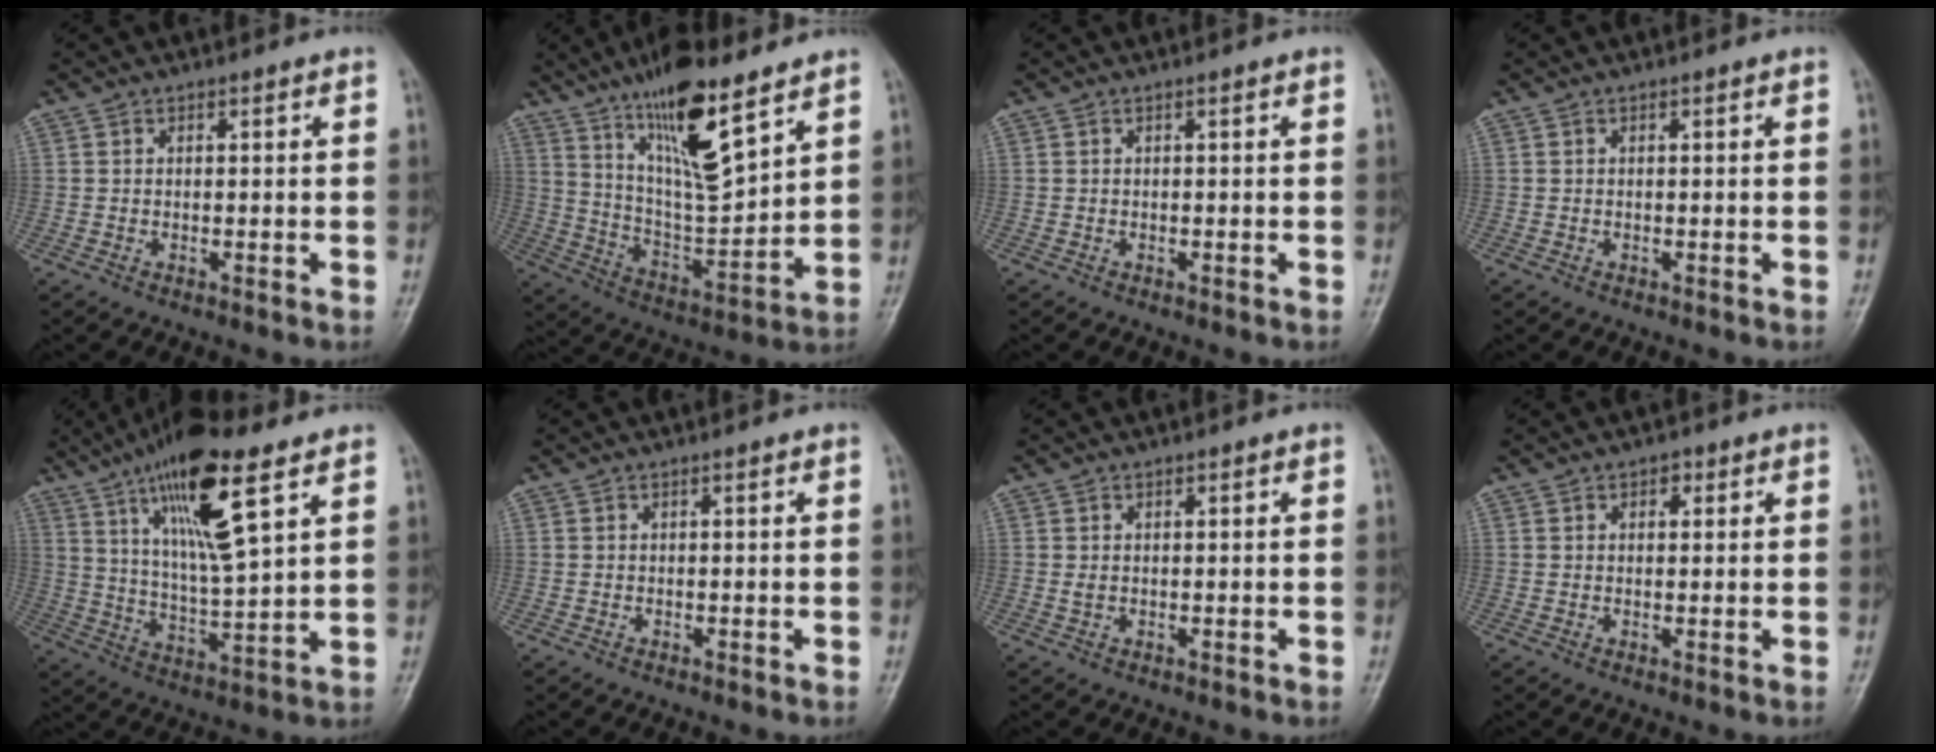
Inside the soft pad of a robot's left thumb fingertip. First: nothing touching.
{"total": 17.8, "force": [11.2, 4.9, 12.9], "torque": [-0.204, -0.064, 0.211]}
{"total": 0.0}
{"total": 0.0}
{"total": 17.4, "force": [9.0, 4.3, 14.3], "torque": [-0.248, -0.034, 0.165]}
{"total": 0.0}
{"total": 1.1, "force": [0.3, 0.8, 0.7], "torque": [-0.013, 0.000, 0.008]}
{"total": 2.1, "force": [1.0, 1.5, 1.1], "torque": [-0.003, 0.000, 0.009]}